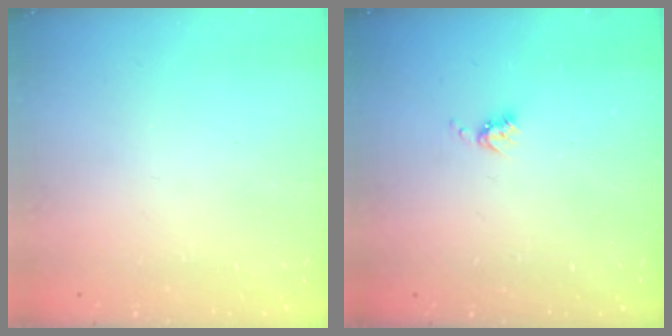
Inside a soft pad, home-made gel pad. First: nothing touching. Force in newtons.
{"total": 4.0, "press": 3.9, "slide": 0.6}